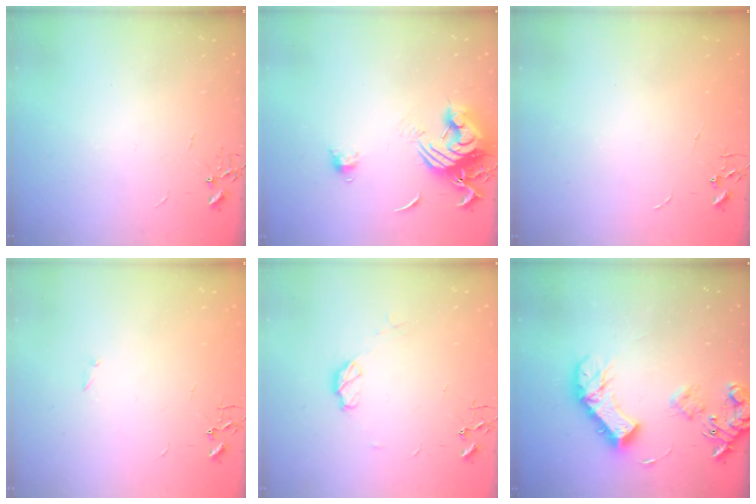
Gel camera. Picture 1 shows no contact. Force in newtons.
{"total": 13.5, "press": 13.4, "slide": 1.5}
{"total": 0.0}
{"total": 0.8, "press": 0.8, "slide": 0.2}
{"total": 6.3, "press": 6.2, "slide": 0.5}
{"total": 15.8, "press": 15.7, "slide": 1.8}